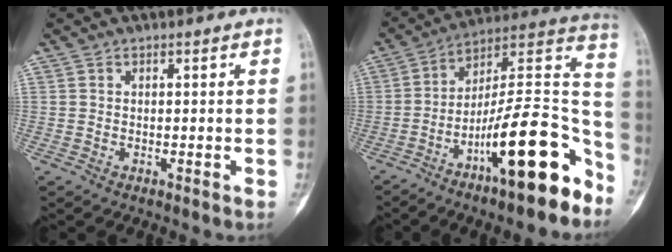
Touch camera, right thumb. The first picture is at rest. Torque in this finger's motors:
{"motor_torque": [0.78, 0.59, 1.68, -1.08, 0.18]}